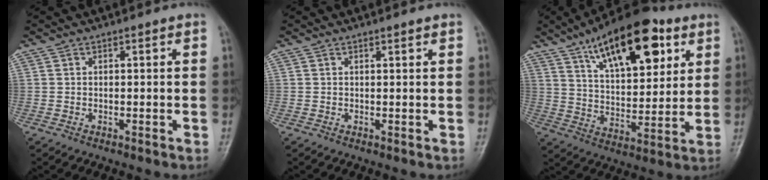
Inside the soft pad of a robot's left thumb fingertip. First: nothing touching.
{"total": 0.6, "force": [0.5, 0.0, 0.4], "torque": [-0.007, -0.002, 0.008]}
{"total": 20.8, "force": [10.6, 9.2, 15.4], "torque": [-0.201, -0.036, 0.176]}